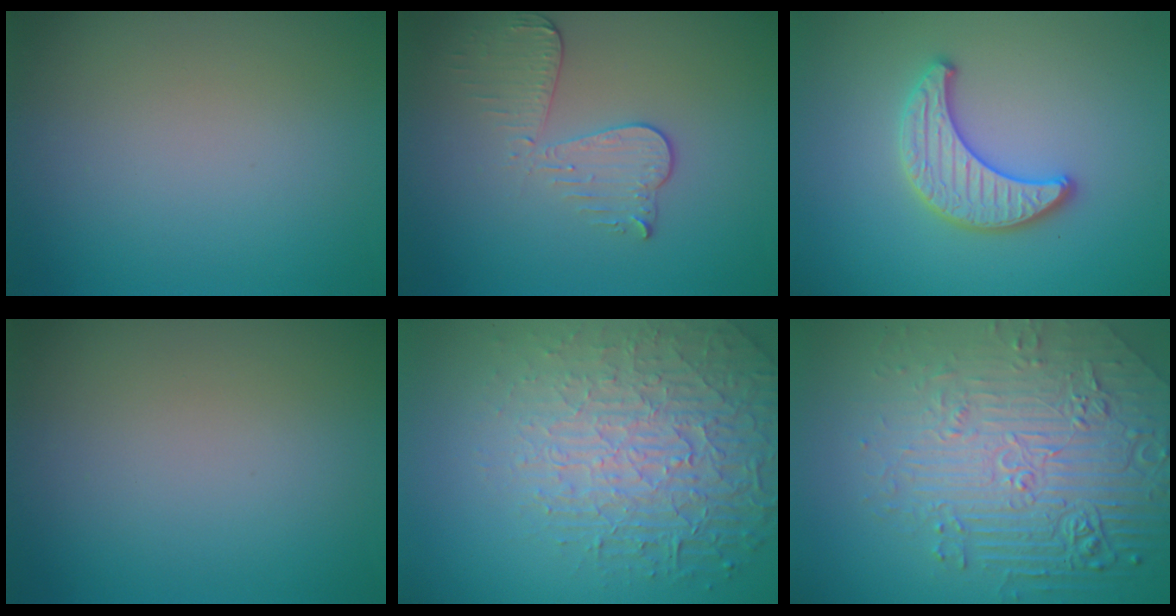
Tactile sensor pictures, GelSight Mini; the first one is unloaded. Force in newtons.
{"total": 3.4, "press": 3.0, "slide": 1.6}
{"total": 3.4, "press": 3.4, "slide": 0.5}
{"total": 0.0}
{"total": 7.4, "press": 5.4, "slide": 5.0}
{"total": 9.0, "press": 6.1, "slide": 6.5}